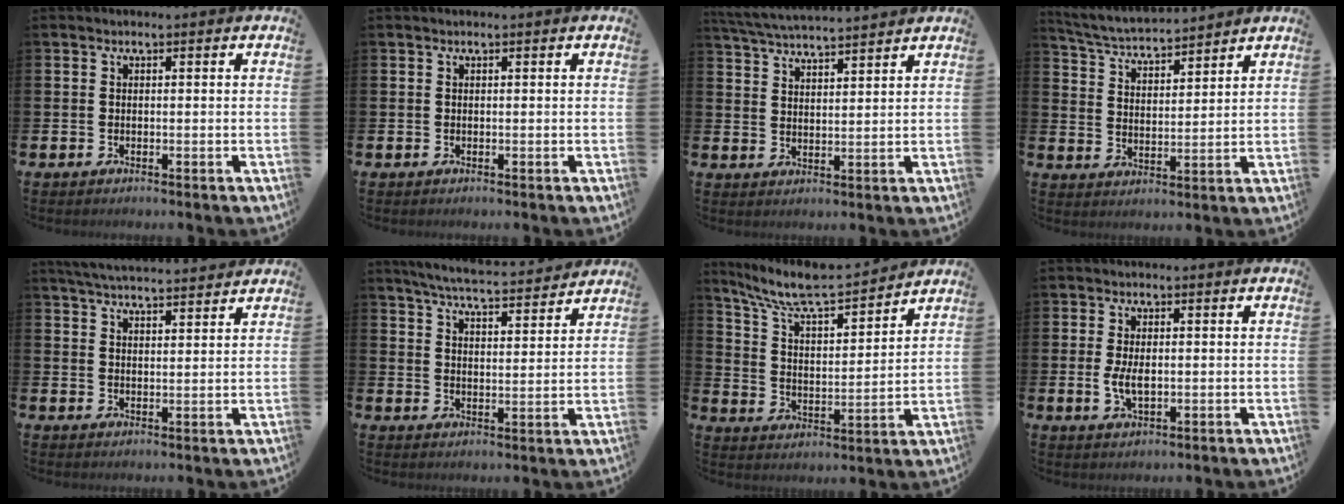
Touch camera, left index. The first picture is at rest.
{"total": 0.0}
{"total": 4.9, "force": [4.8, 0.1, 0.7], "torque": [-0.031, -0.027, 0.087]}
{"total": 4.7, "force": [4.6, 0.4, 0.6], "torque": [-0.033, -0.035, 0.078]}
{"total": 4.7, "force": [4.6, 0.2, 0.7], "torque": [-0.021, -0.025, 0.082]}
{"total": 5.9, "force": [5.7, 0.3, 1.4], "torque": [-0.038, -0.043, 0.097]}
{"total": 8.9, "force": [8.3, 1.0, 2.9], "torque": [-0.094, -0.060, 0.142]}
{"total": 3.5, "force": [-0.1, 1.8, 3.0], "torque": [-0.042, -0.001, -0.005]}